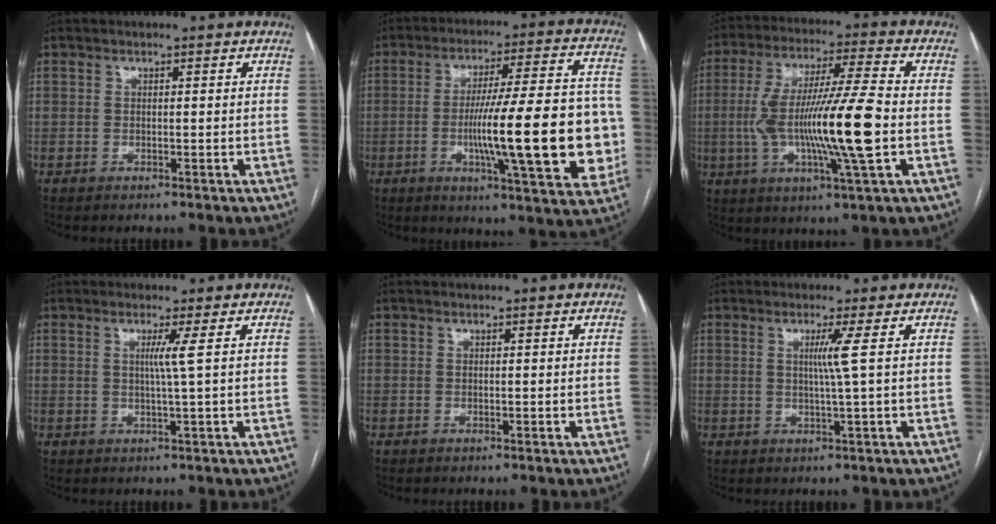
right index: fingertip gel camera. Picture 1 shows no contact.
{"total": 21.2, "force": [-3.7, 2.7, 20.7], "torque": [-0.266, 0.017, -0.045]}
{"total": 16.7, "force": [-2.2, 0.5, 16.6], "torque": [-0.311, -0.001, -0.040]}
{"total": 2.3, "force": [0.6, -1.1, 2.0], "torque": [-0.037, -0.004, 0.011]}
{"total": 0.0}
{"total": 2.9, "force": [0.6, -1.4, 2.5], "torque": [-0.049, -0.006, 0.015]}